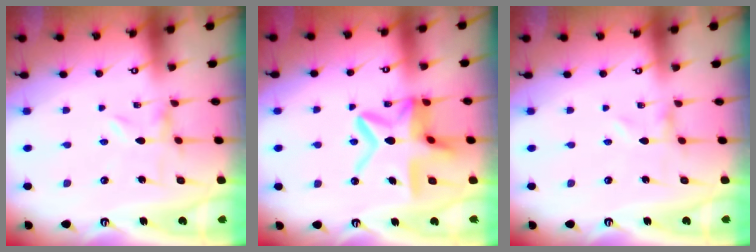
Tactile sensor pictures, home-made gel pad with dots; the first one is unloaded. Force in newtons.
{"total": 16.7, "press": 16.7, "slide": 1.4}
{"total": 0.0}